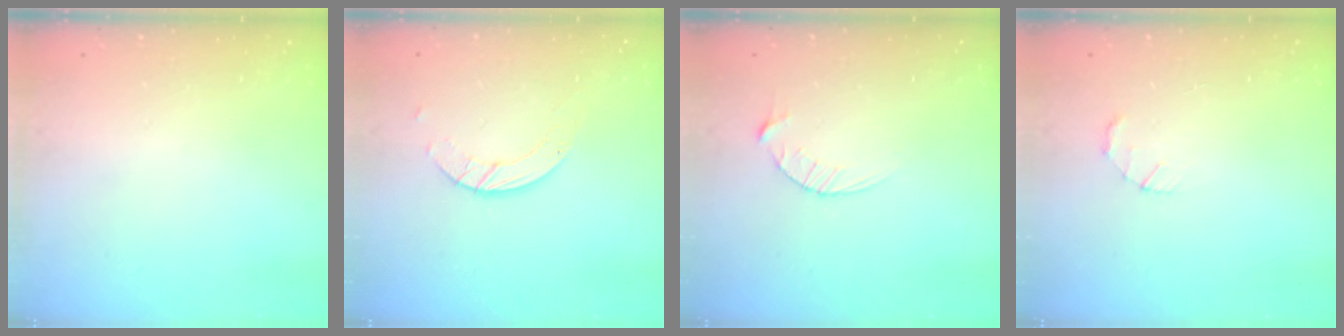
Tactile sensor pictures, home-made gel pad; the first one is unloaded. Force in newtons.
{"total": 3.6, "press": 3.6, "slide": 0.2}
{"total": 3.6, "press": 3.5, "slide": 0.5}
{"total": 1.4, "press": 1.3, "slide": 0.3}